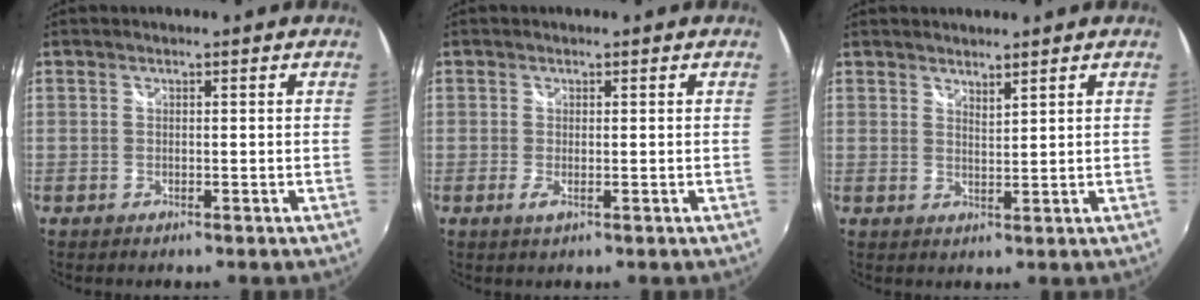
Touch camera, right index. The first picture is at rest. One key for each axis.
{"total": 1.3, "fx": -0.3, "fy": 0.1, "fz": 1.2, "tx": -0.024, "ty": -0.006, "tz": -0.006}
{"total": 2.1, "fx": 2.0, "fy": 0.2, "fz": 0.8, "tx": -0.012, "ty": 0.000, "tz": 0.033}